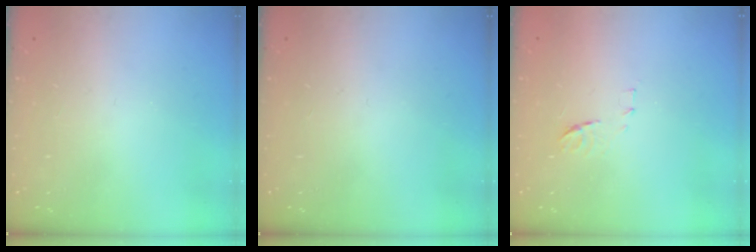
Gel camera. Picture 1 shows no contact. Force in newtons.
{"total": 0.0}
{"total": 6.8, "press": 6.8, "slide": 0.5}